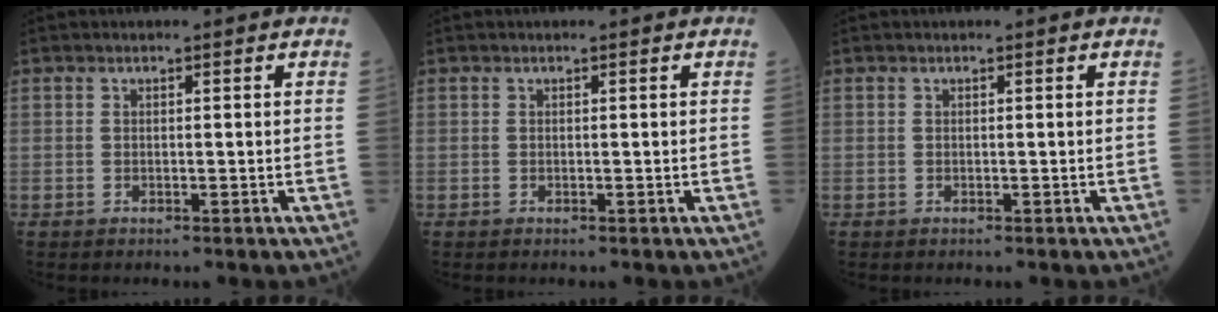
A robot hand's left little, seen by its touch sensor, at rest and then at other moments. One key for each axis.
{"total": 0.0}
{"total": 0.0}